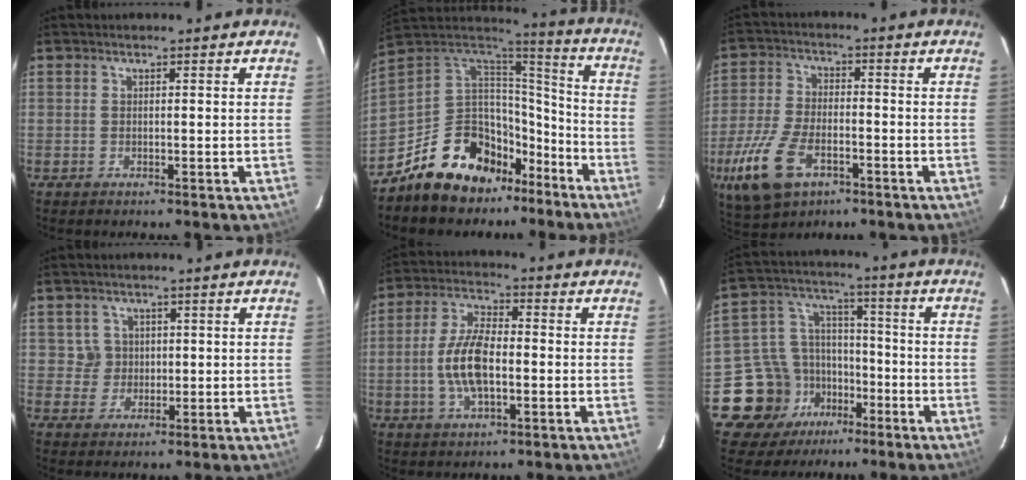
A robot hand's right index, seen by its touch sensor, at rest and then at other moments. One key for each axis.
{"total": 20.6, "fx": -13.1, "fy": 12.3, "fz": 10.1, "tx": -0.219, "ty": 0.024, "tz": -0.196}
{"total": 14.5, "fx": -7.0, "fy": 7.8, "fz": 10.0, "tx": -0.236, "ty": -0.020, "tz": -0.129}
{"total": 3.4, "fx": 0.8, "fy": 3.4, "fz": 0.0, "tx": 0.009, "ty": 0.014, "tz": 0.013}
{"total": 9.8, "fx": -1.7, "fy": 4.2, "fz": 8.6, "tx": -0.178, "ty": 0.007, "tz": -0.033}
{"total": 12.3, "fx": -6.8, "fy": 9.9, "fz": 2.9, "tx": -0.083, "ty": 0.045, "tz": -0.105}